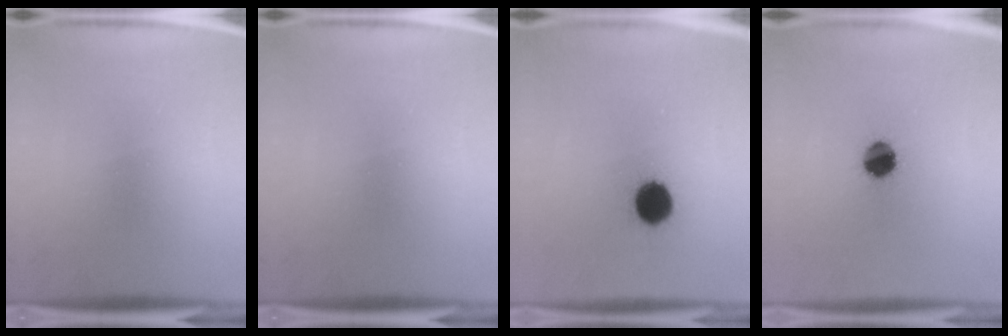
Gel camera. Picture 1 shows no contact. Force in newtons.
{"total": 0.0}
{"total": 9.5}
{"total": 7.9}